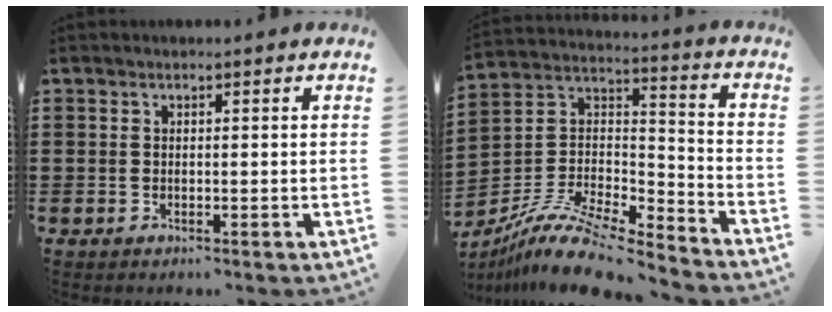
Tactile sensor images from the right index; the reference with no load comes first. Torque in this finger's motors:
{"motor_torque": [-1.14, 1.00, 0.59, 0.21]}